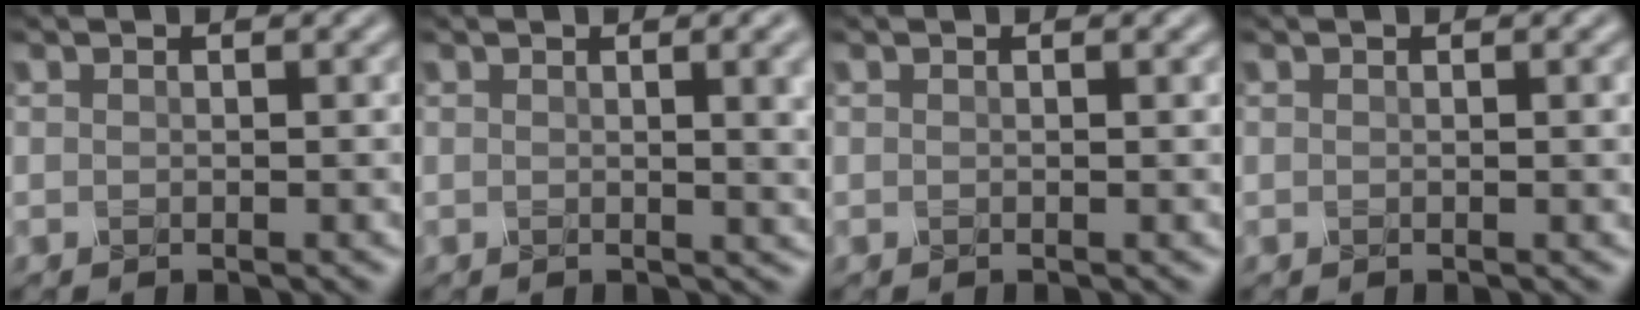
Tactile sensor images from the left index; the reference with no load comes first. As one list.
[{"total": 7.2, "force": [1.8, 3.4, 6.1], "torque": [-0.026, 0.042, 0.008]}, {"total": 0.7, "force": [0.3, 0.4, 0.5], "torque": [0.002, -0.001, -0.004]}, {"total": 1.2, "force": [0.3, 0.5, 1.0], "torque": [-0.003, -0.001, -0.002]}]